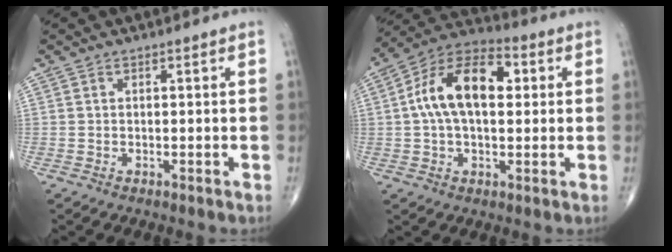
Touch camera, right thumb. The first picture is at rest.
{"total": 14.9, "force": [2.2, 8.3, 12.1], "torque": [-0.207, 0.032, 0.028]}